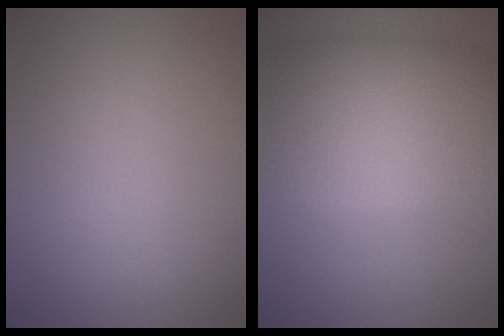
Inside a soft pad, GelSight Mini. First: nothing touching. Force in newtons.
{"total": 11.0, "press": 11.0, "slide": 0.4}